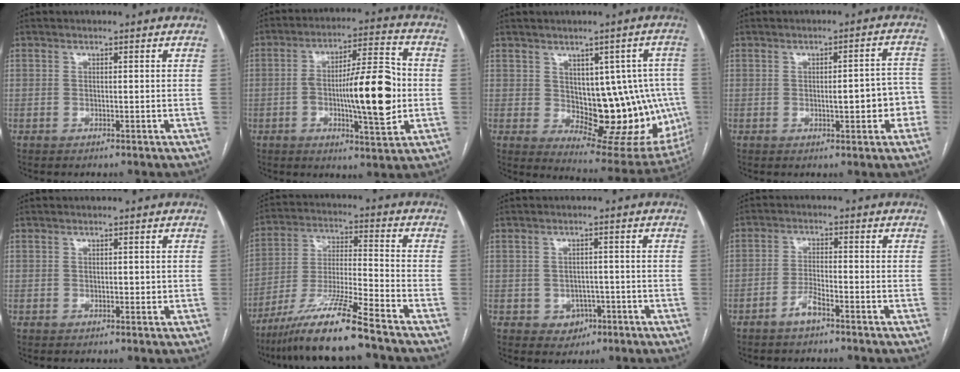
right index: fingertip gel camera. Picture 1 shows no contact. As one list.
[{"total": 14.6, "force": [-1.7, 3.1, 14.1], "torque": [-0.221, 0.014, -0.022]}, {"total": 16.4, "force": [-0.6, 8.3, 14.1], "torque": [-0.156, 0.011, 0.018]}, {"total": 6.0, "force": [-1.3, 1.7, 5.6], "torque": [-0.070, 0.023, -0.011]}, {"total": 1.0, "force": [0.1, 0.6, 0.8], "torque": [-0.010, 0.000, 0.001]}, {"total": 13.2, "force": [-10.1, -0.9, 8.4], "torque": [-0.162, -0.020, -0.187]}, {"total": 3.5, "force": [-1.5, 3.0, 1.1], "torque": [-0.006, 0.008, -0.013]}, {"total": 3.2, "force": [-2.4, 0.5, 2.0], "torque": [-0.040, 0.004, -0.047]}]